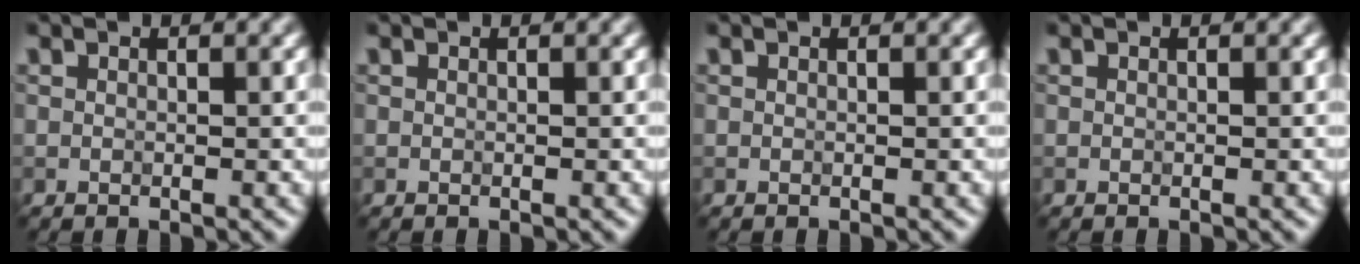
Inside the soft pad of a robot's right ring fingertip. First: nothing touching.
{"total": 0.0}
{"total": 0.0}
{"total": 0.0}